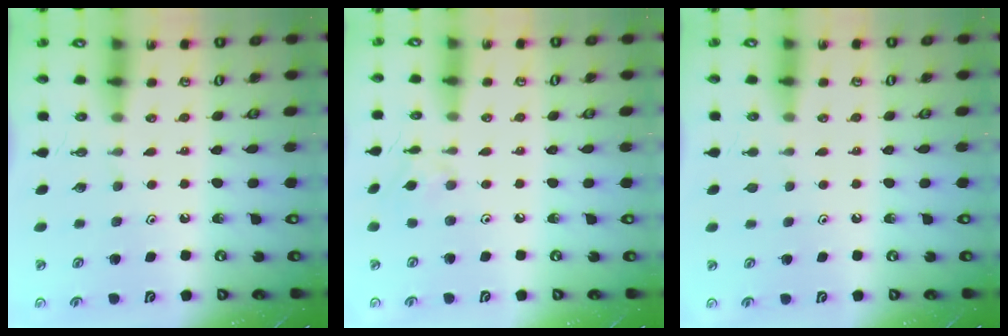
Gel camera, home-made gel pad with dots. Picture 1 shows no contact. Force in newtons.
{"total": 1.6, "press": 1.6, "slide": 0.2}
{"total": 0.6, "press": 0.6, "slide": 0.2}